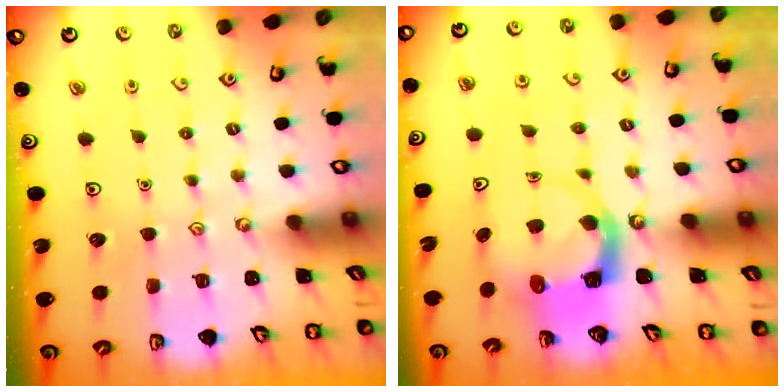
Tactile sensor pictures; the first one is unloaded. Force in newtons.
{"total": 3.8, "press": 3.8, "slide": 0.5}